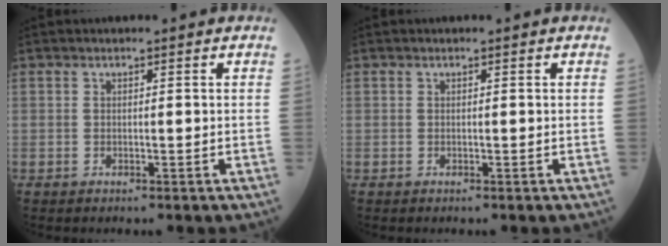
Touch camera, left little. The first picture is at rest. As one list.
[{"total": 0.0}]